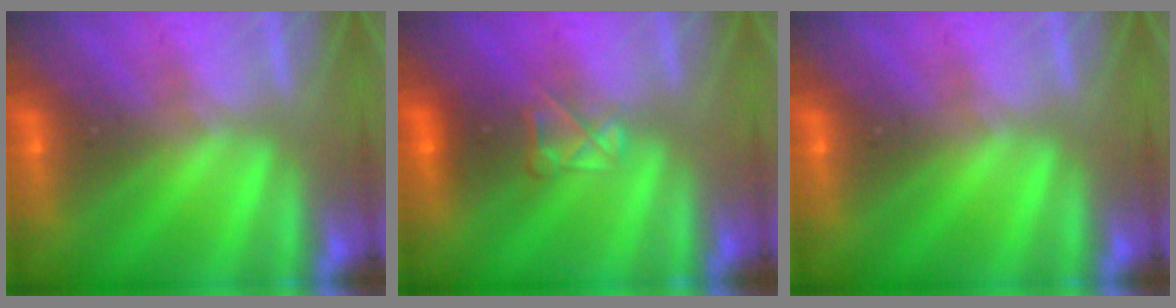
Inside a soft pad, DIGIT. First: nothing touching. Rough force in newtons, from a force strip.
{"total": 2.9}
{"total": 0.0}